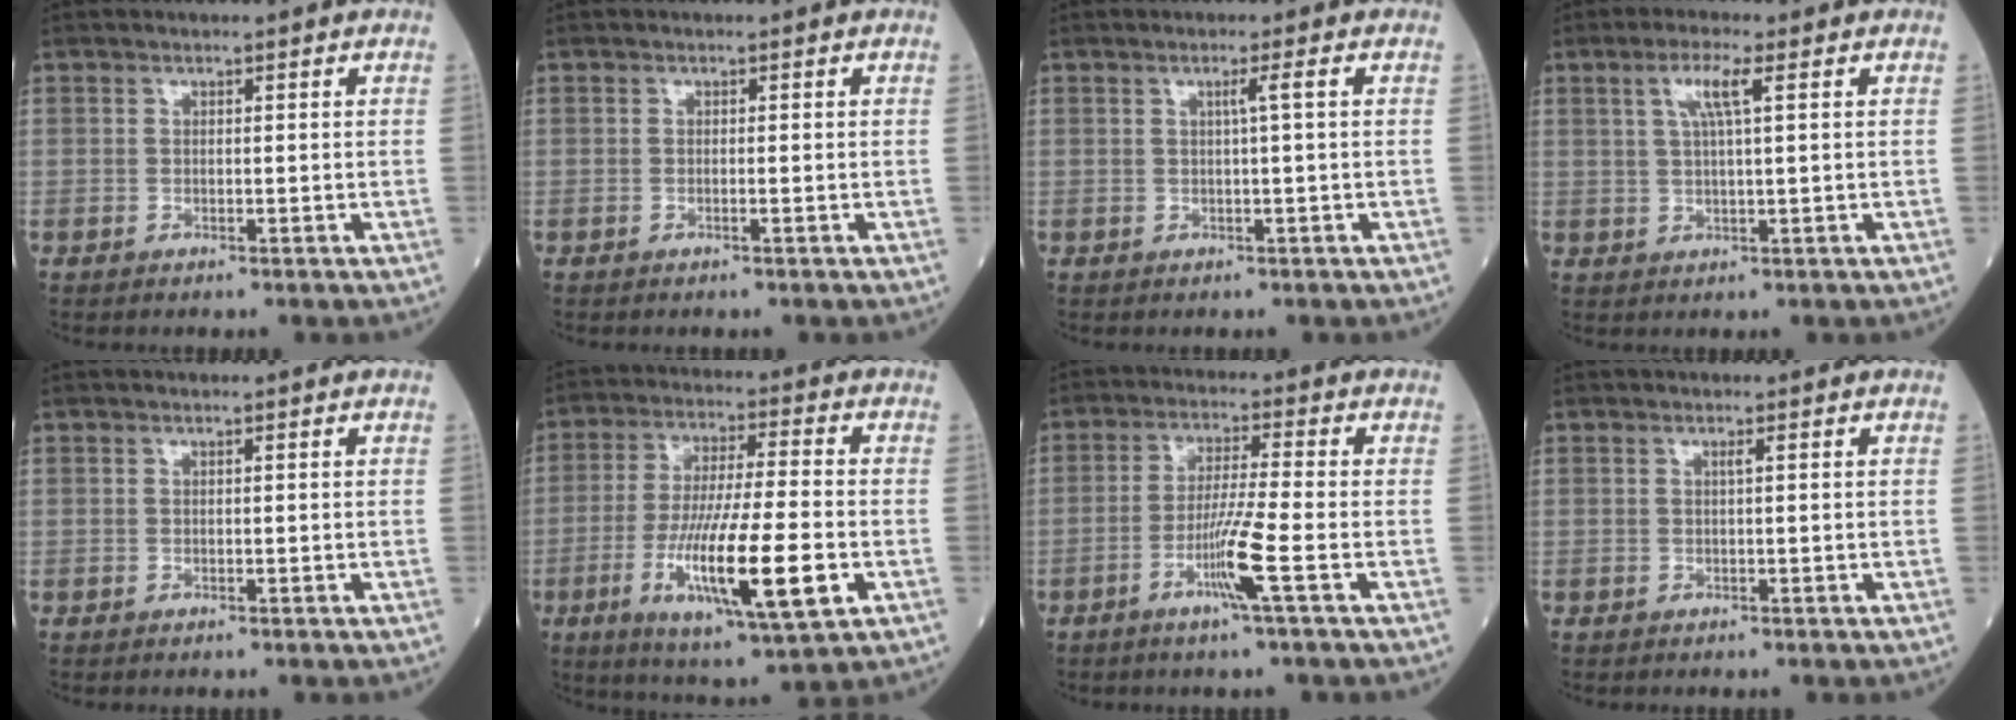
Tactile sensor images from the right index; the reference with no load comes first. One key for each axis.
{"total": 0.0}
{"total": 1.5, "fx": 0.2, "fy": -0.6, "fz": 1.4, "tx": -0.026, "ty": 0.001, "tz": 0.005}
{"total": 4.5, "fx": 1.7, "fy": 0.1, "fz": 4.1, "tx": -0.085, "ty": 0.007, "tz": 0.034}
{"total": 0.0}
{"total": 16.6, "fx": -4.8, "fy": 1.8, "fz": 15.8, "tx": -0.293, "ty": -0.024, "tz": -0.076}
{"total": 7.0, "fx": -2.8, "fy": -1.1, "fz": 6.3, "tx": -0.124, "ty": -0.011, "tz": -0.059}
{"total": 0.6, "fx": 0.2, "fy": -0.1, "fz": 0.5, "tx": -0.014, "ty": 0.000, "tz": 0.005}